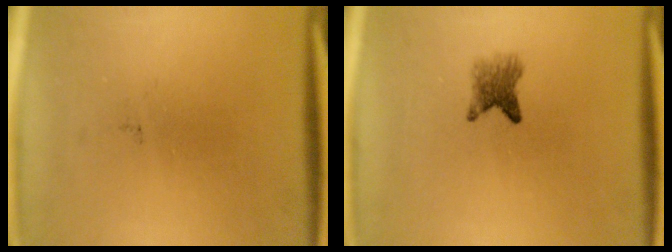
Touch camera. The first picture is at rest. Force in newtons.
{"total": 2.9}